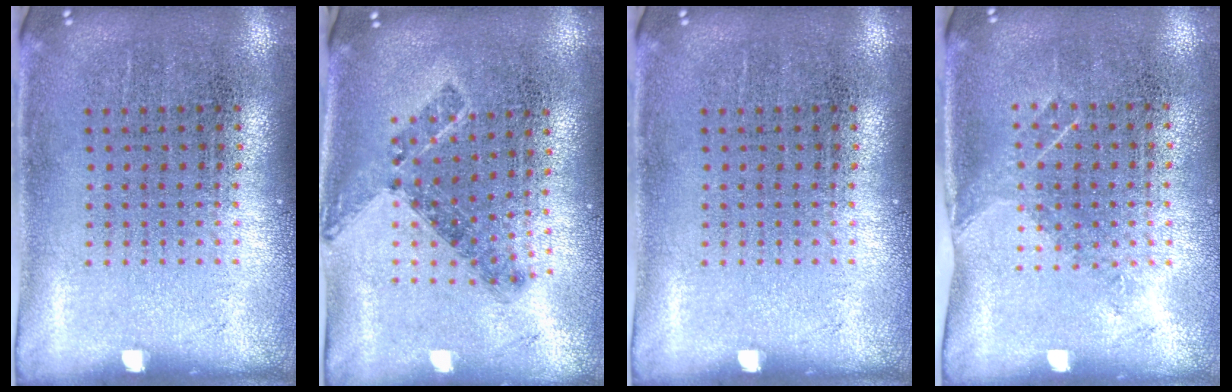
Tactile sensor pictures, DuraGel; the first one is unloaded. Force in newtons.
{"total": 0.8, "press": 0.7, "slide": 0.3}
{"total": 0.0}
{"total": 1.1, "press": 0.9, "slide": 0.7}